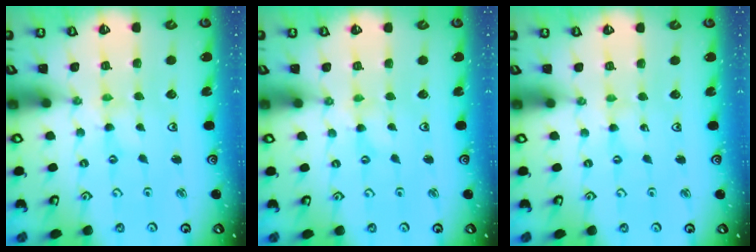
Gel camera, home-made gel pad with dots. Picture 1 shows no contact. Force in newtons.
{"total": 0.0}
{"total": 0.0}